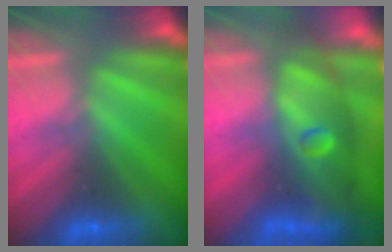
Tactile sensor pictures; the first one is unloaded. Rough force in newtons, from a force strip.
{"total": 11.4}